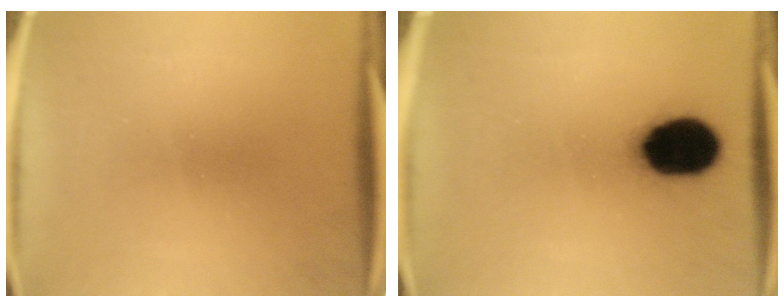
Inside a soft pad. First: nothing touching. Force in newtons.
{"total": 15.6}